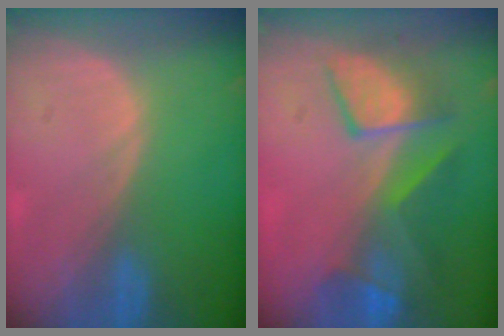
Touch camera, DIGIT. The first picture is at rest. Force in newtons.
{"total": 7.8, "press": 7.7, "slide": 1.2}